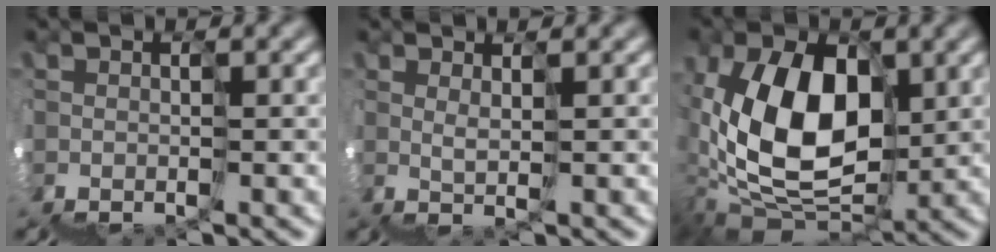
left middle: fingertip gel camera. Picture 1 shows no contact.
{"total": 2.7, "force": [2.4, -0.8, -0.9], "torque": [0.029, 0.026, 0.040]}
{"total": 8.1, "force": [2.9, 5.2, 5.6], "torque": [-0.101, 0.032, 0.043]}